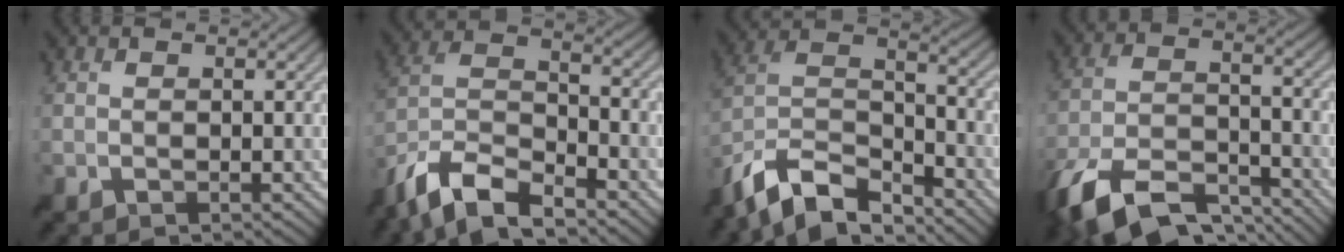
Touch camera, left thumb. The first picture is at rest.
{"total": 11.4, "force": [-8.8, 3.4, 6.4], "torque": [-0.133, 0.002, -0.182]}
{"total": 12.4, "force": [-9.7, 4.4, 6.3], "torque": [-0.144, 0.009, -0.186]}
{"total": 13.8, "force": [-10.2, 5.3, 7.6], "torque": [-0.174, -0.009, -0.187]}